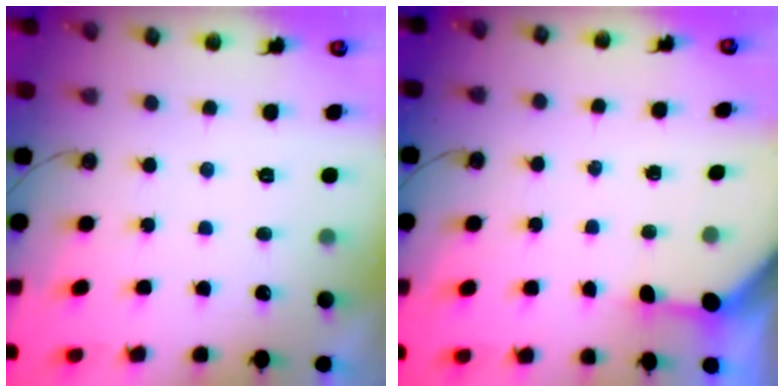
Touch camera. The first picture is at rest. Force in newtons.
{"total": 3.2, "press": 3.2, "slide": 0.4}